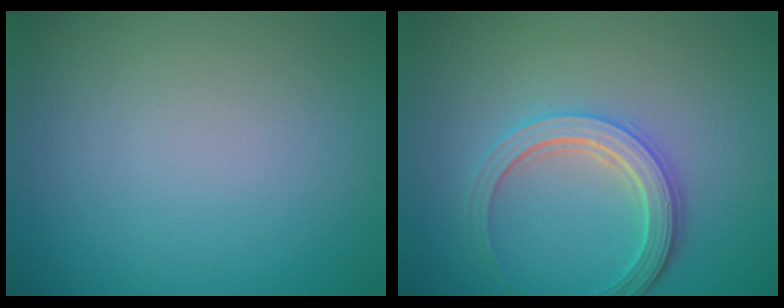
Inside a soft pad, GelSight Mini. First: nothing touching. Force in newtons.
{"total": 4.2, "press": 3.4, "slide": 2.4}